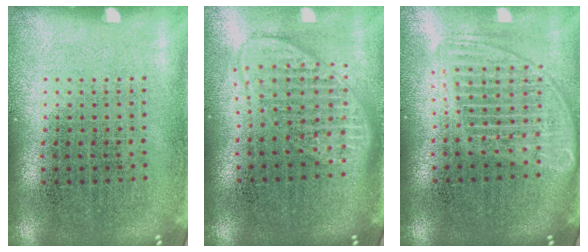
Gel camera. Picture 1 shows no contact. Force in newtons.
{"total": 1.9, "press": 1.5, "slide": 1.1}
{"total": 1.8, "press": 1.5, "slide": 0.9}